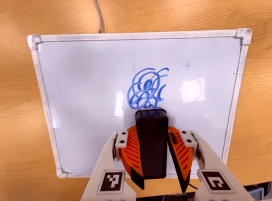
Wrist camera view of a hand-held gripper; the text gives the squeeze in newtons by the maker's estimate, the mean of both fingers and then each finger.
{"total": 8.6, "left": 9.0, "right": 8.1}